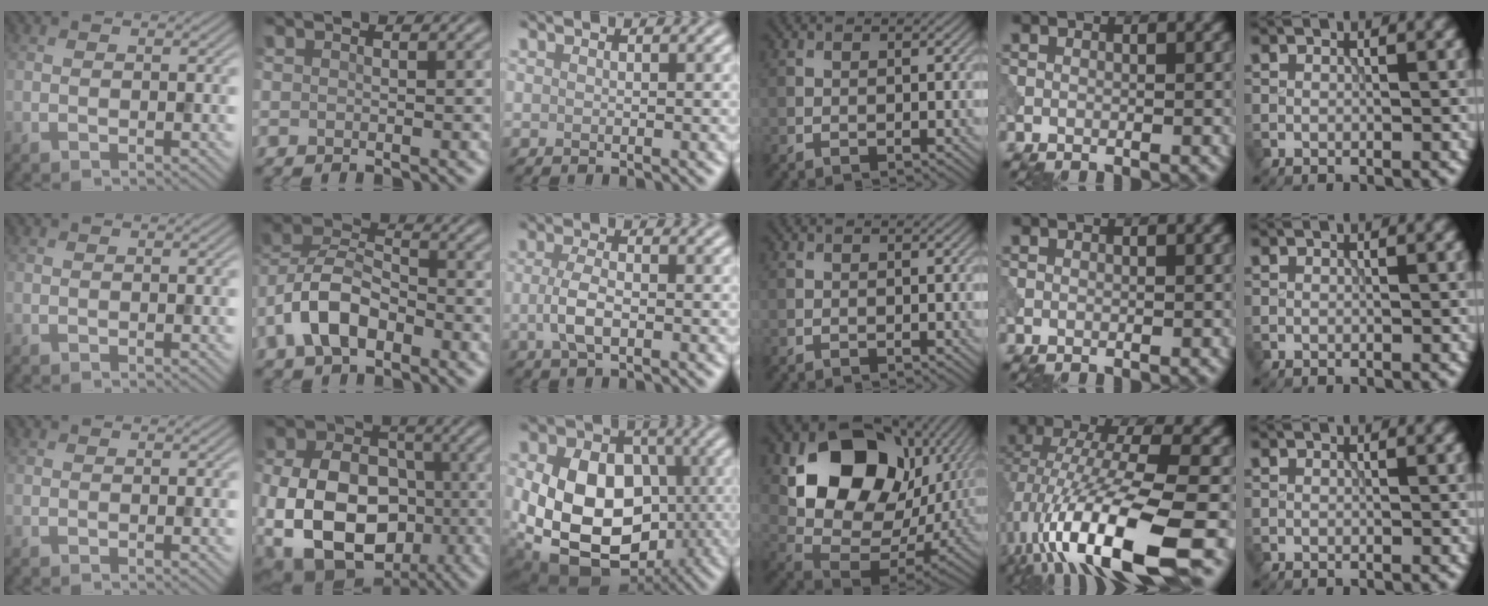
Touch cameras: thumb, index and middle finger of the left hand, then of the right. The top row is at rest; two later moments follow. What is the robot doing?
{"motion": "extract", "object": "peg toy"}